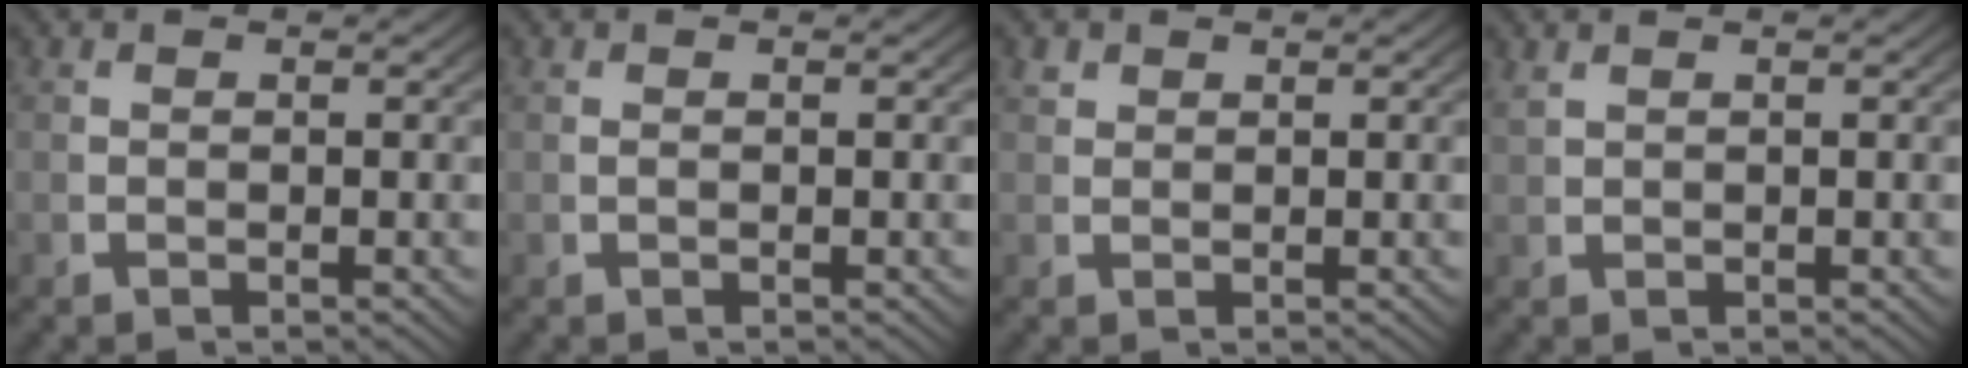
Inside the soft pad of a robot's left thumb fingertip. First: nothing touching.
{"total": 0.0}
{"total": 1.1, "force": [1.0, 0.5, 0.3], "torque": [-0.006, -0.003, 0.026]}
{"total": 1.0, "force": [1.0, -0.2, 0.3], "torque": [-0.010, 0.002, 0.027]}